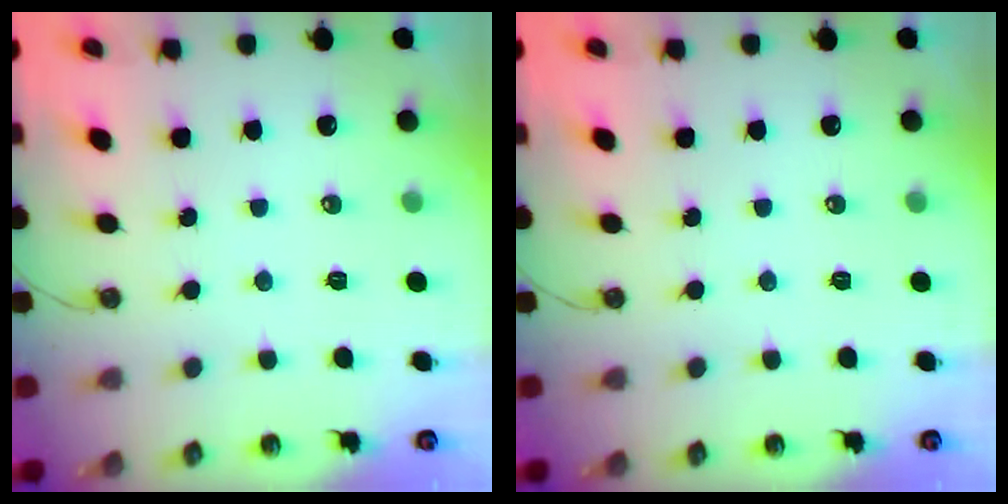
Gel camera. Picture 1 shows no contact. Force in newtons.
{"total": 0.0}